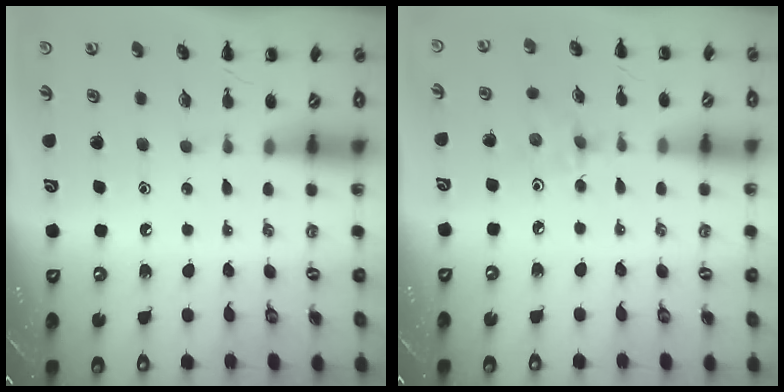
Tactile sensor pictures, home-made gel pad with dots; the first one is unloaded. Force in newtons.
{"total": 2.8, "press": 2.6, "slide": 0.9}